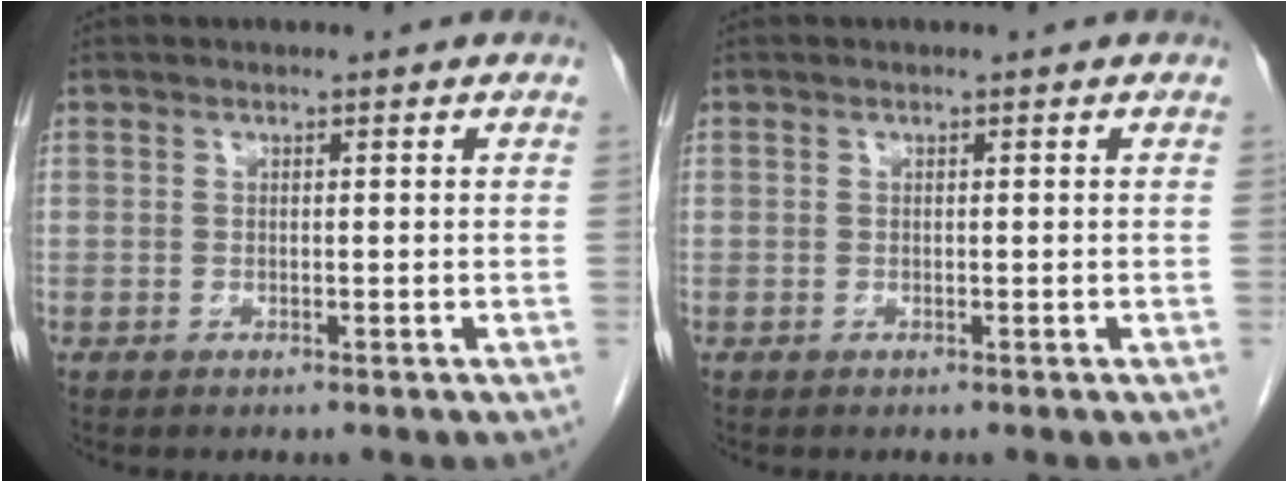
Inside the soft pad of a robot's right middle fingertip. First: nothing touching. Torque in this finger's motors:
{"motor_torque": [0.00, 0.00, 0.00, -0.01]}